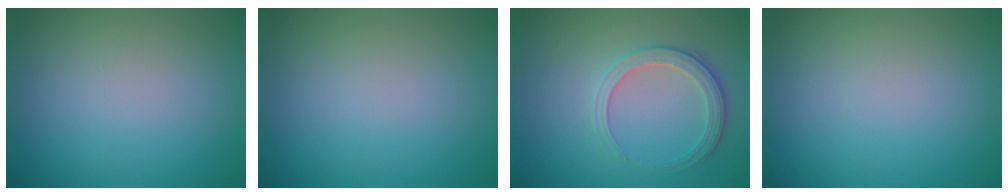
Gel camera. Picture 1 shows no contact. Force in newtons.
{"total": 0.0}
{"total": 2.7, "press": 2.5, "slide": 1.2}
{"total": 0.0}